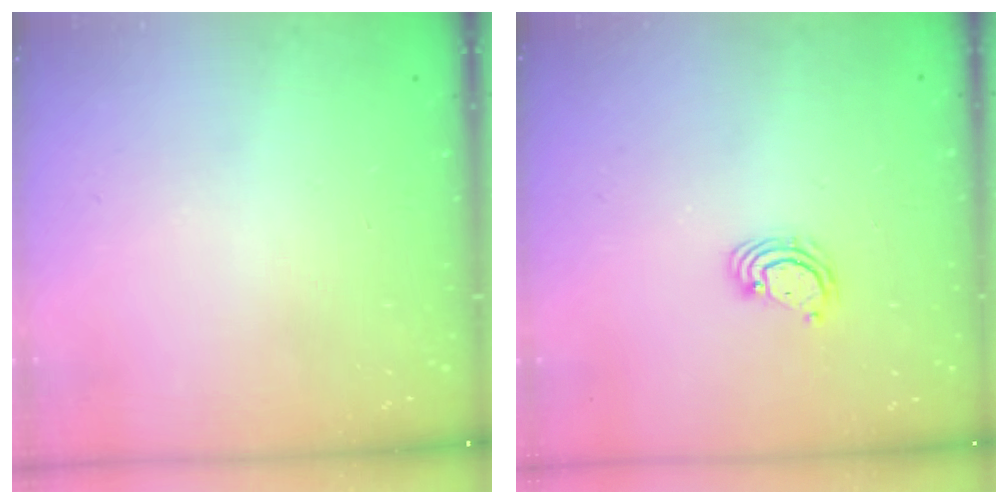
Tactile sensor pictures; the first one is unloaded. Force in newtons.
{"total": 2.8, "press": 2.8, "slide": 0.3}